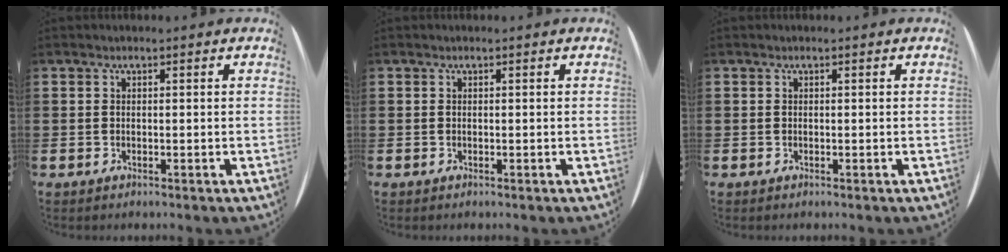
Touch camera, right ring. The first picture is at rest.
{"total": 0.0}
{"total": 0.0}